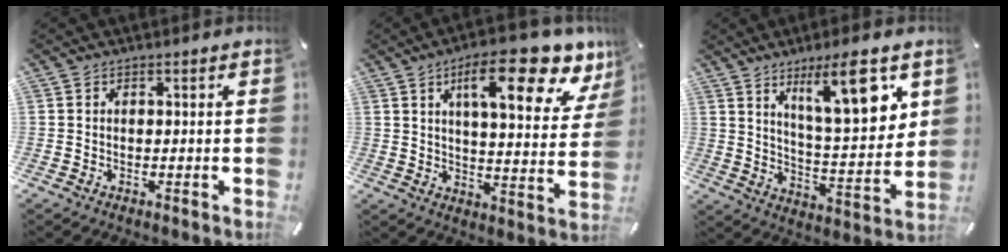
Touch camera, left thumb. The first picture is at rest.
{"total": 18.0, "force": [10.2, 5.5, 13.7], "torque": [-0.198, -0.055, 0.156]}
{"total": 15.8, "force": [9.0, 4.7, 12.1], "torque": [-0.180, -0.046, 0.140]}